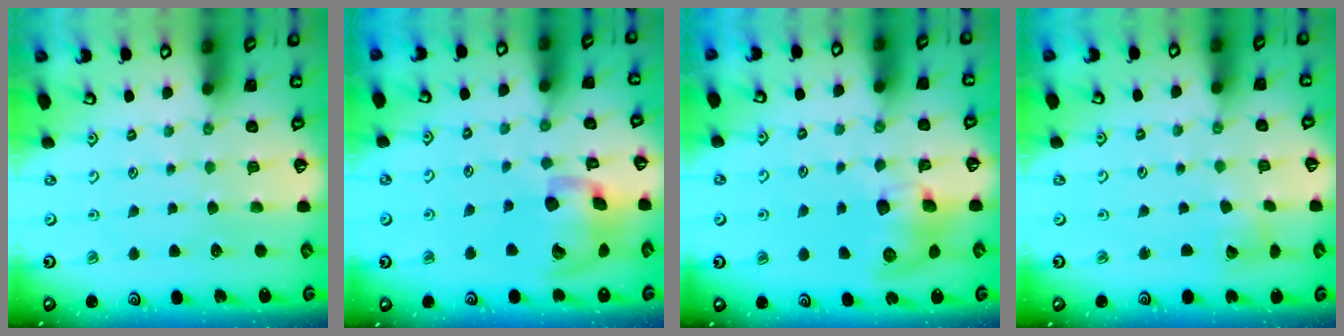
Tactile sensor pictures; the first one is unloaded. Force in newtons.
{"total": 14.6, "press": 14.4, "slide": 2.4}
{"total": 8.8, "press": 8.7, "slide": 1.1}
{"total": 3.0, "press": 2.9, "slide": 0.4}